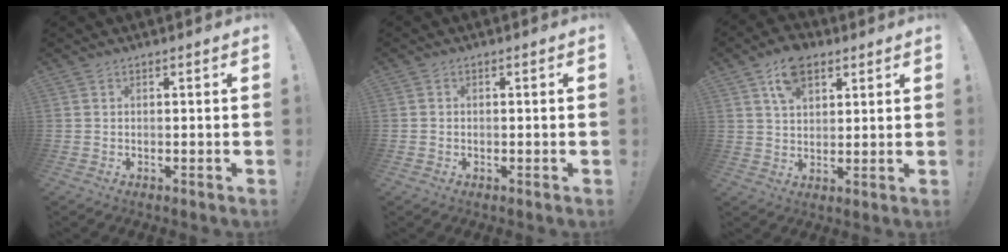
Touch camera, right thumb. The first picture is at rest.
{"total": 0.8, "force": [-0.4, 0.6, 0.0], "torque": [-0.005, 0.004, -0.005]}
{"total": 9.3, "force": [5.2, 5.8, 5.0], "torque": [-0.080, -0.012, 0.097]}